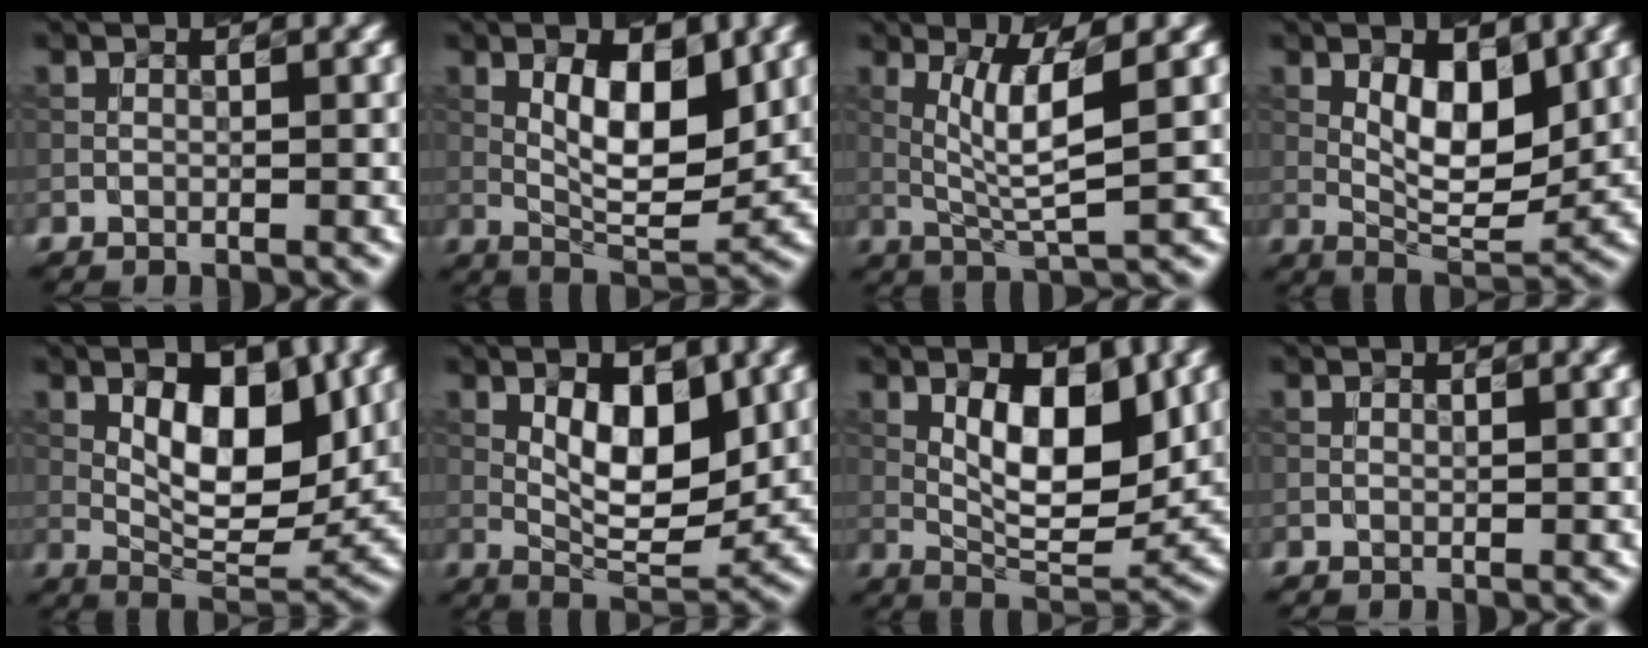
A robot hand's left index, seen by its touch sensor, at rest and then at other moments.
{"total": 6.9, "force": [1.6, 2.5, 6.2], "torque": [-0.095, -0.005, 0.028]}
{"total": 5.0, "force": [1.1, 0.7, 4.8], "torque": [-0.101, -0.005, 0.029]}
{"total": 5.6, "force": [1.4, 2.3, 5.0], "torque": [-0.075, -0.004, 0.026]}
{"total": 8.3, "force": [2.1, 3.7, 7.1], "torque": [-0.104, -0.003, 0.033]}
{"total": 6.8, "force": [1.5, 2.8, 6.1], "torque": [-0.089, -0.004, 0.024]}
{"total": 7.8, "force": [1.9, 3.1, 6.9], "torque": [-0.104, -0.004, 0.031]}
{"total": 0.0}